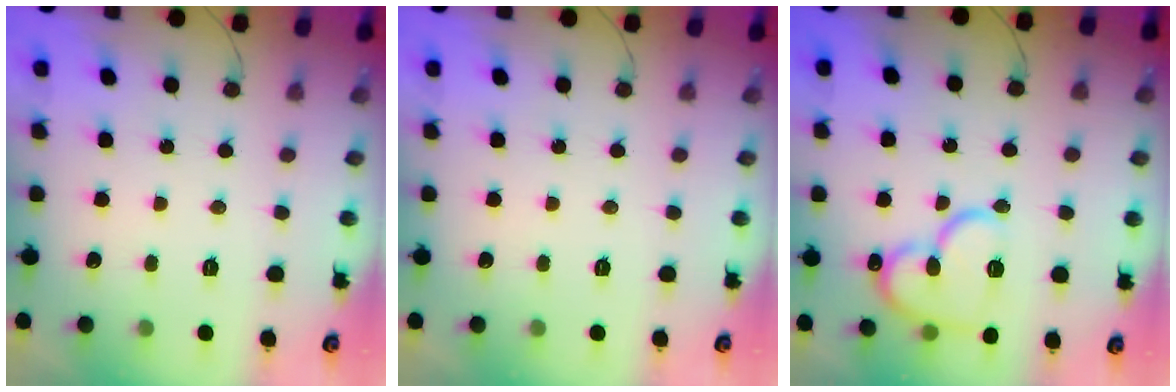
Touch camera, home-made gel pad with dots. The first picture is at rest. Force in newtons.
{"total": 0.0}
{"total": 15.6, "press": 15.5, "slide": 1.8}